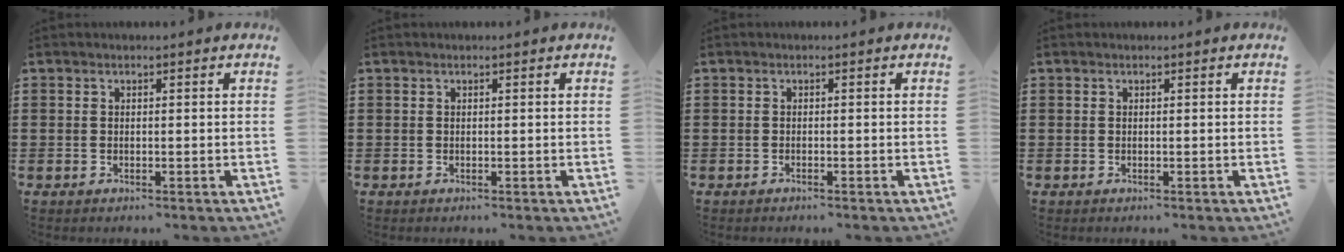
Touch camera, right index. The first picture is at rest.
{"total": 0.0}
{"total": 0.5, "force": [-0.5, -0.1, 0.1], "torque": [-0.005, -0.005, -0.009]}
{"total": 0.0}